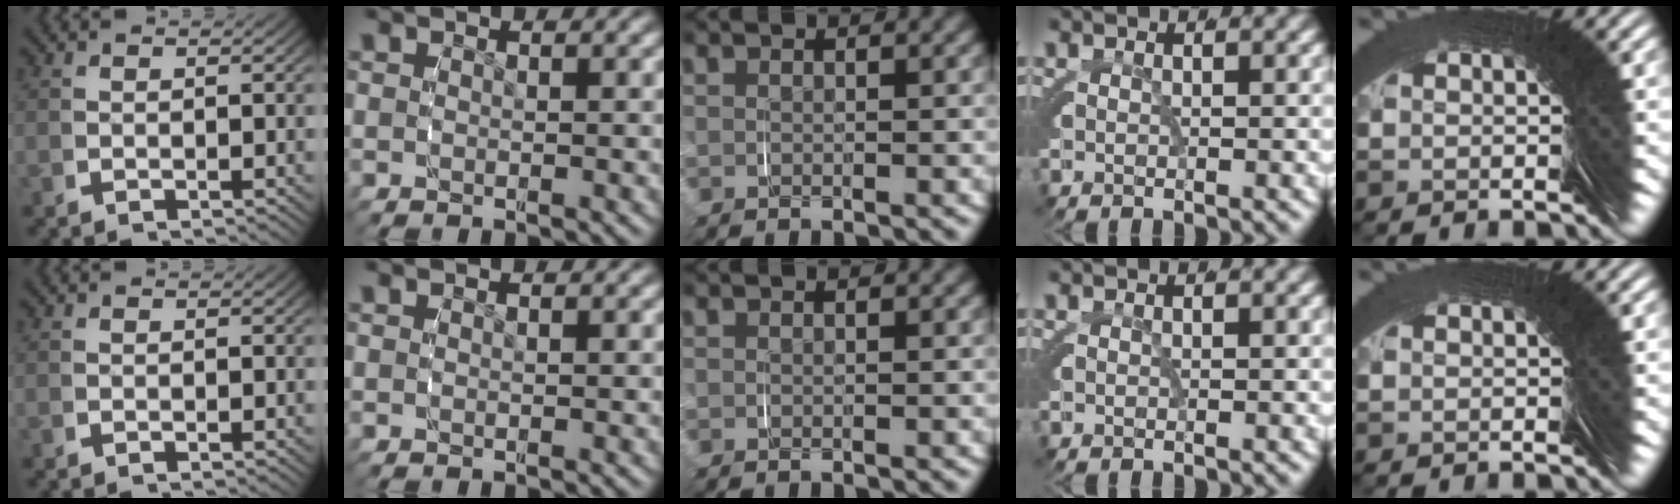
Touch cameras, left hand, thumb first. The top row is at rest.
{"thumb": {"total": 1.3, "force": [0.1, -0.9, -0.9], "torque": [0.011, 0.008, -0.002]}}